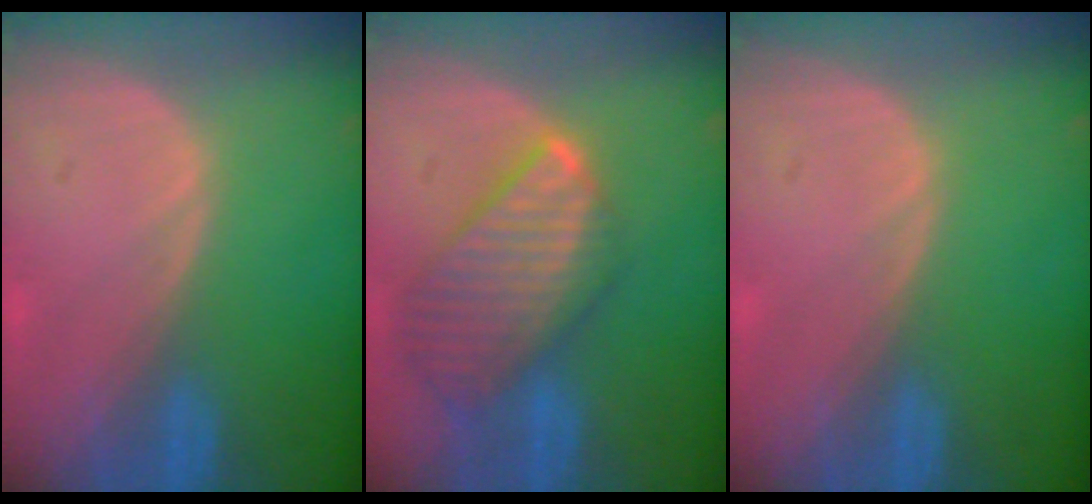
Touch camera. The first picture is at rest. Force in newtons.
{"total": 9.8, "press": 8.4, "slide": 5.0}
{"total": 0.0}